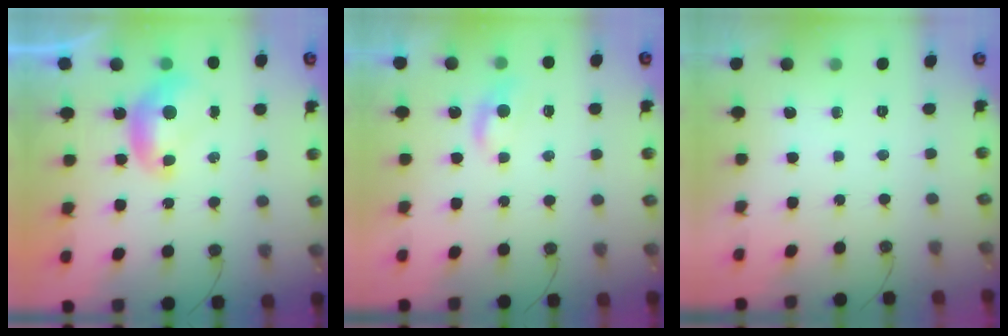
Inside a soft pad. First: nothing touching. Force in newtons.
{"total": 0.6, "press": 0.4, "slide": 0.4}
{"total": 0.0}